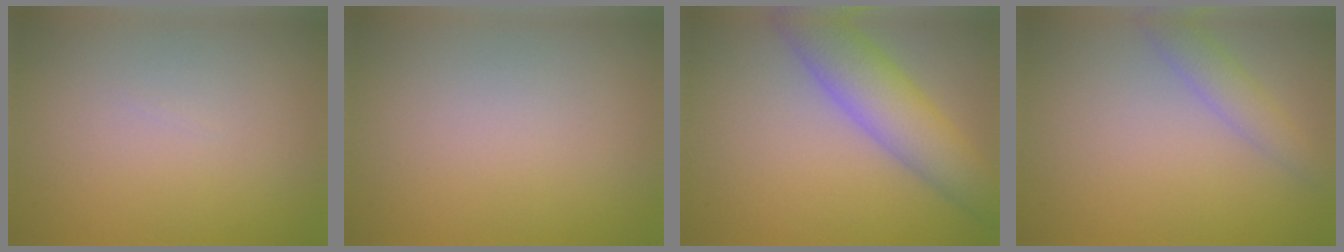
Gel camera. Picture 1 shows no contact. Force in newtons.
{"total": 0.0}
{"total": 6.4, "press": 6.4, "slide": 0.2}
{"total": 2.4, "press": 2.4, "slide": 0.1}